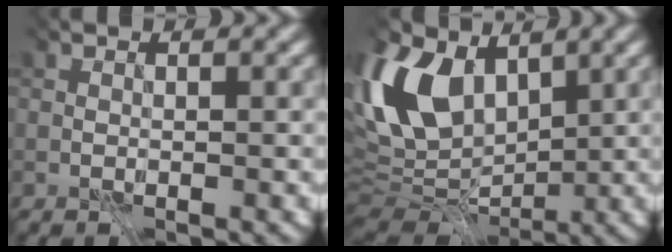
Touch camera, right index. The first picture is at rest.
{"total": 8.9, "force": [2.1, 5.6, 6.6], "torque": [-0.156, 0.003, 0.058]}